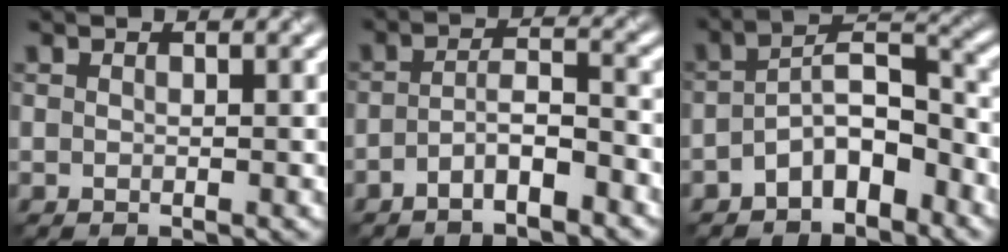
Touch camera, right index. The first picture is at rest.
{"total": 3.5, "force": [-2.1, 1.0, 2.6], "torque": [-0.049, 0.012, -0.043]}
{"total": 5.7, "force": [-3.3, 2.6, 3.9], "torque": [-0.061, 0.015, -0.067]}